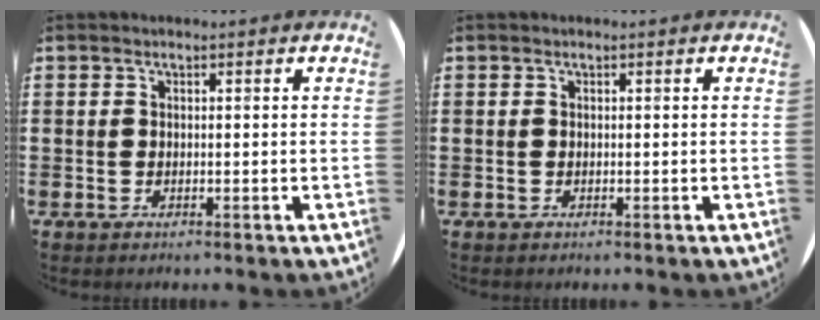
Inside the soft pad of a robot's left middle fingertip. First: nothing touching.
{"total": 0.0}